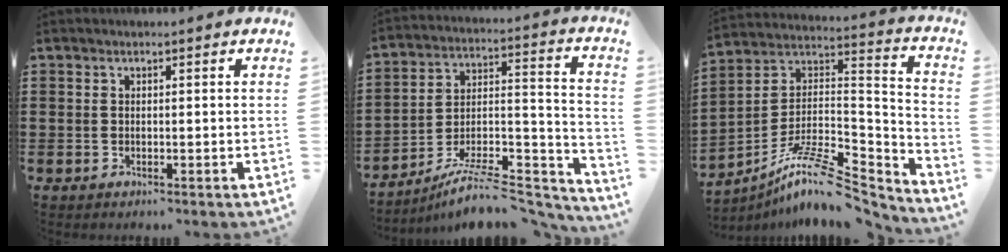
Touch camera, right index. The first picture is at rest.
{"total": 9.5, "force": [-8.0, 2.3, 4.6], "torque": [-0.070, 0.018, -0.154]}
{"total": 12.2, "force": [-8.9, 3.2, 7.8], "torque": [-0.145, 0.015, -0.169]}